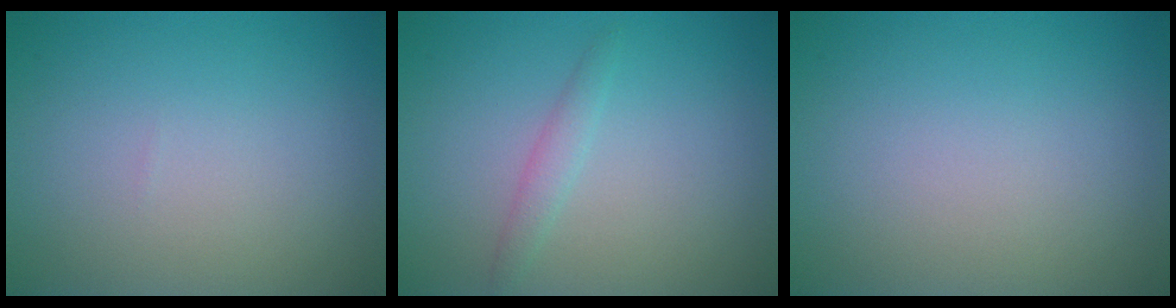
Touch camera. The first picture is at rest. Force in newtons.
{"total": 1.2, "press": 1.2, "slide": 0.1}
{"total": 0.0}